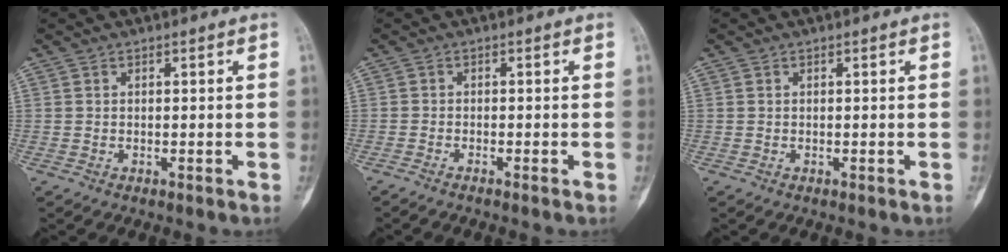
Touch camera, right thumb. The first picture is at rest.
{"total": 1.3, "force": [-0.9, -0.3, 0.8], "torque": [-0.019, 0.006, -0.018]}
{"total": 0.0}